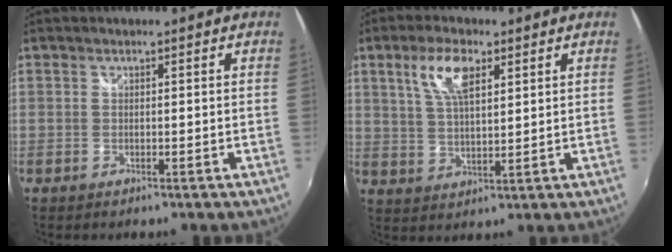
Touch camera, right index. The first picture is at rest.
{"total": 7.8, "force": [3.7, 3.1, 6.1], "torque": [-0.119, 0.010, 0.072]}